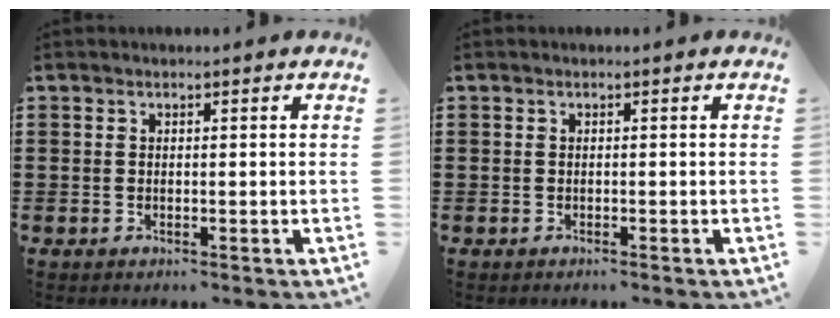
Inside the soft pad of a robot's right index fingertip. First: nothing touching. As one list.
[{"total": 0.0}]